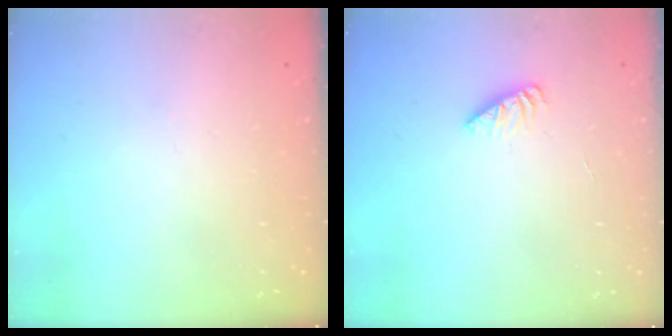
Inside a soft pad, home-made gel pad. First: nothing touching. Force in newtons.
{"total": 1.8, "press": 1.7, "slide": 0.2}